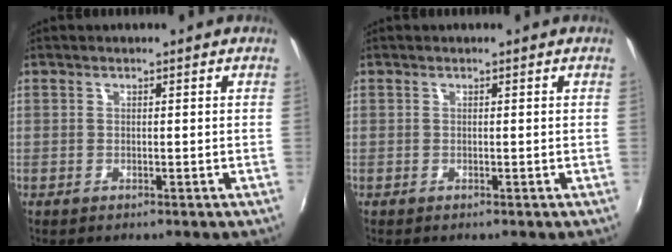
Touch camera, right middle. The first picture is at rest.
{"total": 0.0}